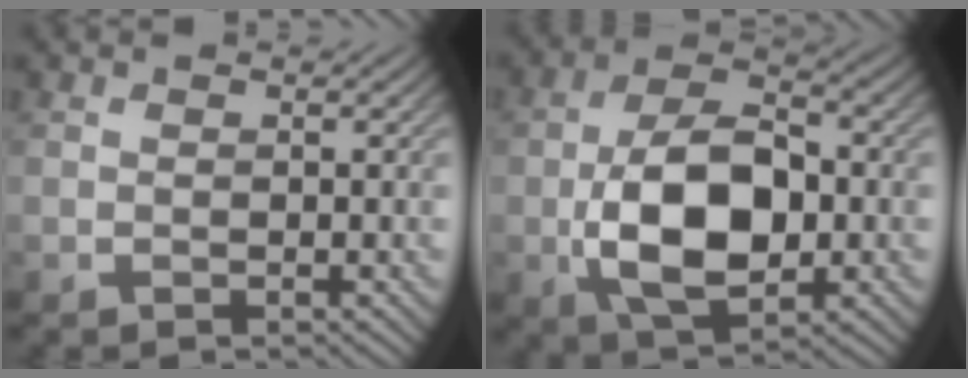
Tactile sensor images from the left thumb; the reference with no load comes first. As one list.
[{"total": 11.2, "force": [-2.0, 6.4, 8.9], "torque": [-0.184, -0.004, -0.036]}]